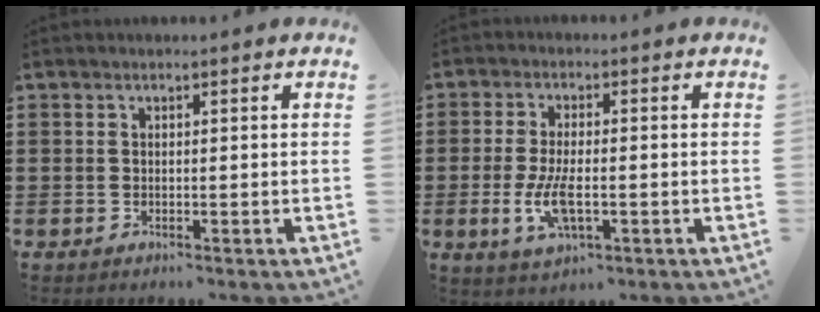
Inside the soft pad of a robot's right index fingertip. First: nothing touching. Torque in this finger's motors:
{"motor_torque": [1.05, 1.09, 0.22, 0.12]}